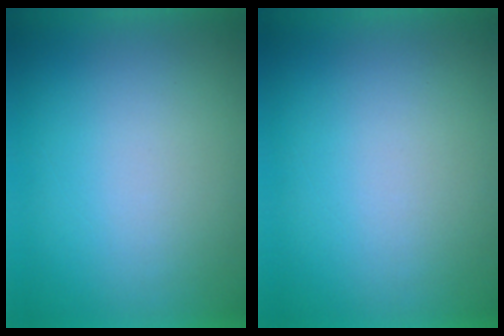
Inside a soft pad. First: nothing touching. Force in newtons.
{"total": 0.0}